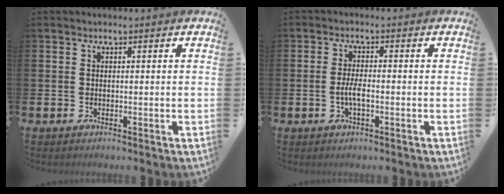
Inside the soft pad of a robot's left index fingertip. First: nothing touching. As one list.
[{"total": 2.8, "force": [-0.7, 0.9, 2.5], "torque": [-0.048, -0.001, -0.018]}]